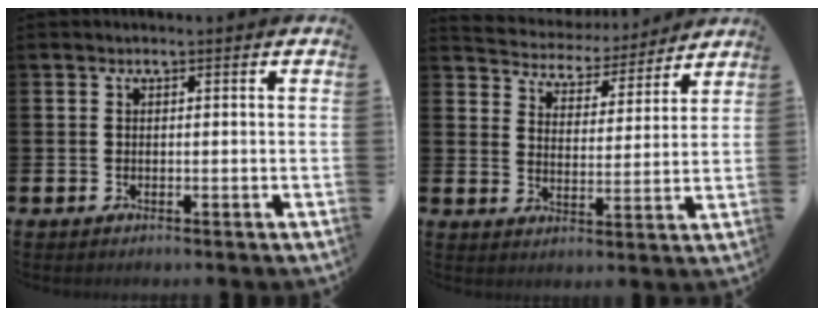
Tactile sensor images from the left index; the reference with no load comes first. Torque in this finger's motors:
{"motor_torque": [1.04, -1.10, 0.40, 0.03]}